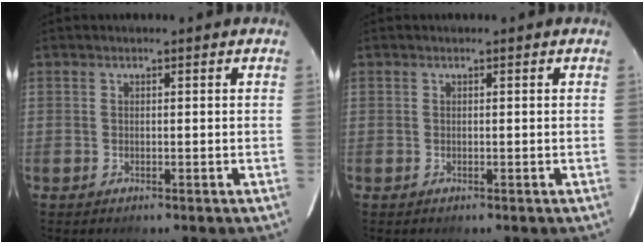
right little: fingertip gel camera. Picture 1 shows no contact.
{"total": 0.0}